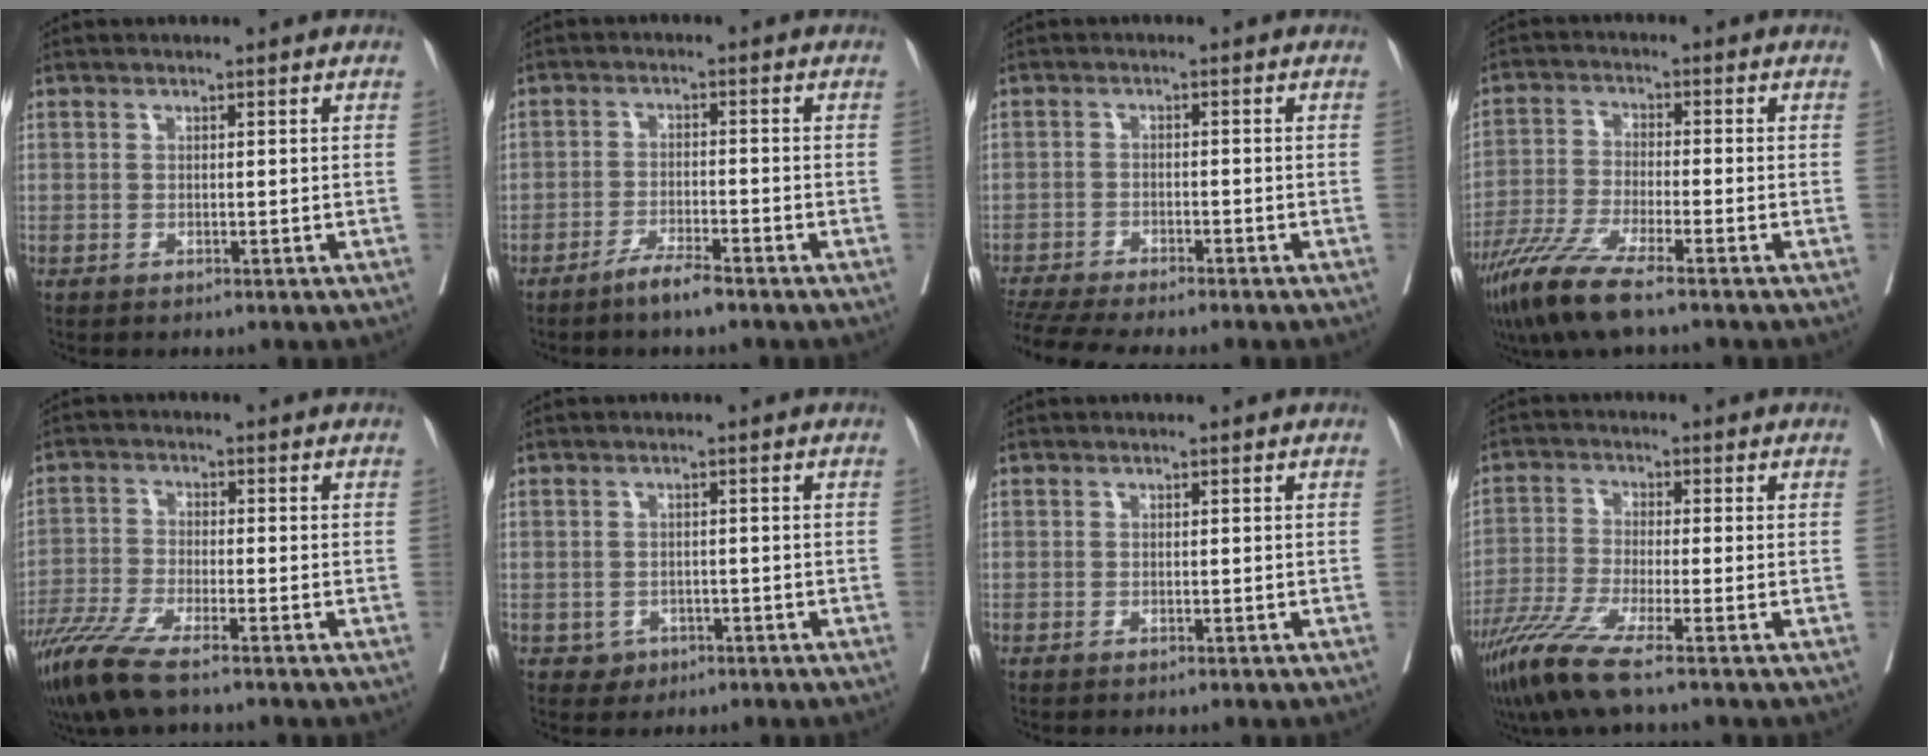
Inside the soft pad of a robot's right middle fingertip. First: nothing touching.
{"total": 3.7, "force": [-3.0, 0.1, 2.2], "torque": [-0.043, -0.004, -0.057]}
{"total": 10.6, "force": [-9.3, 0.6, 5.0], "torque": [-0.078, -0.012, -0.149]}
{"total": 8.8, "force": [-6.2, 0.4, 6.2], "torque": [-0.133, -0.028, -0.124]}
{"total": 8.7, "force": [-6.4, 0.8, 5.8], "torque": [-0.116, -0.025, -0.121]}
{"total": 2.2, "force": [-1.0, 1.9, 0.4], "torque": [-0.003, 0.007, -0.011]}
{"total": 0.0}
{"total": 7.7, "force": [-5.2, -0.4, 5.7], "torque": [-0.120, -0.029, -0.107]}